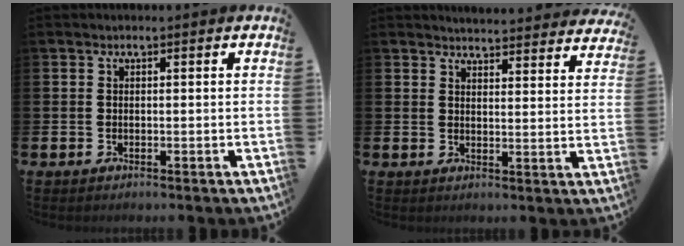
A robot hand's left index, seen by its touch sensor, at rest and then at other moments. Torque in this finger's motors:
{"motor_torque": [1.00, -1.14, 0.10, 0.03]}